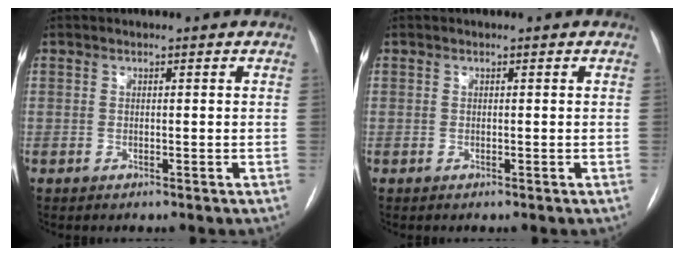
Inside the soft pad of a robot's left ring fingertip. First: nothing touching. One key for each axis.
{"total": 0.0}